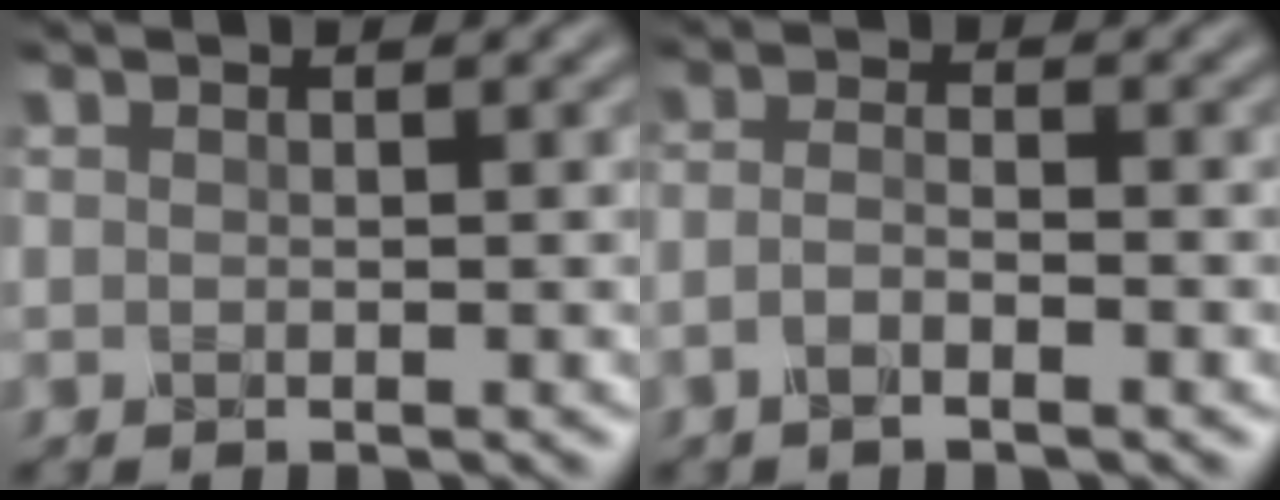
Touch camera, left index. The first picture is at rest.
{"total": 2.1, "force": [-1.1, 0.6, 1.7], "torque": [-0.034, 0.001, -0.026]}